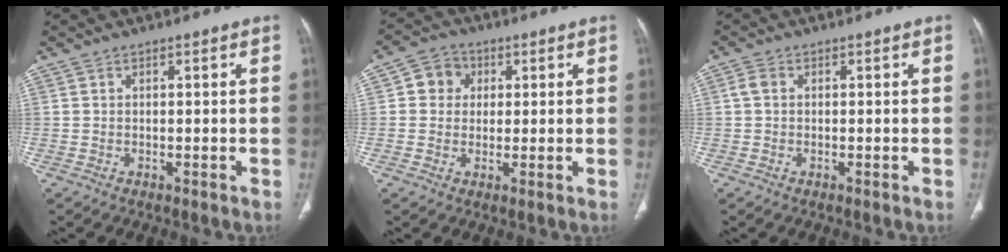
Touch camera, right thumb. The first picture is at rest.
{"total": 5.6, "force": [1.3, 5.1, 2.0], "torque": [-0.006, 0.006, 0.016]}
{"total": 1.8, "force": [0.2, 1.4, 1.1], "torque": [-0.024, 0.006, 0.003]}